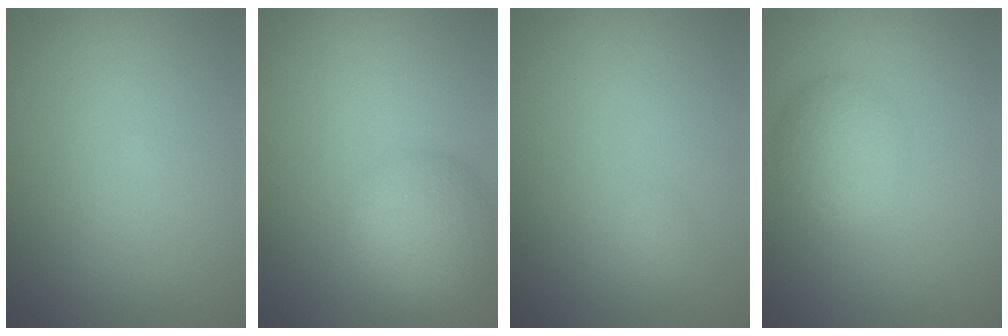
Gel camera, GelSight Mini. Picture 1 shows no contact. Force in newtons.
{"total": 5.5, "press": 5.5, "slide": 0.3}
{"total": 0.6, "press": 0.6, "slide": 0.0}
{"total": 3.5, "press": 3.5, "slide": 0.1}